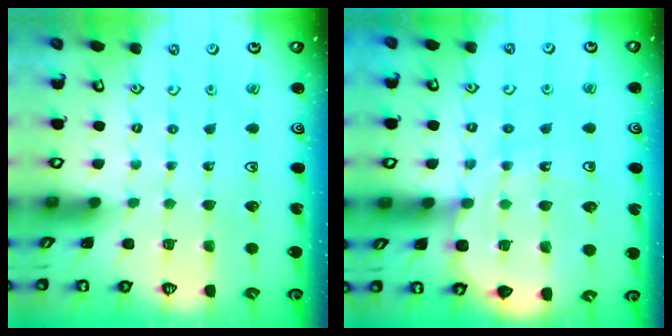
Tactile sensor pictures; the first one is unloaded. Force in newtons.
{"total": 10.0, "press": 9.7, "slide": 2.6}